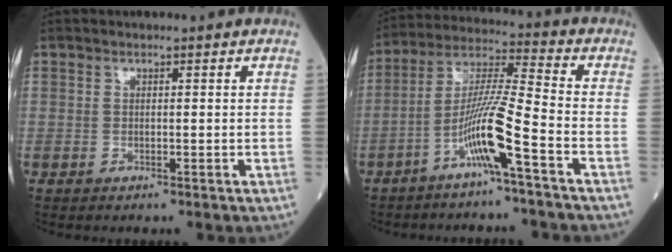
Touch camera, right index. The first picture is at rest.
{"total": 9.7, "force": [-4.8, -0.9, 8.4], "torque": [-0.166, 0.007, -0.097]}